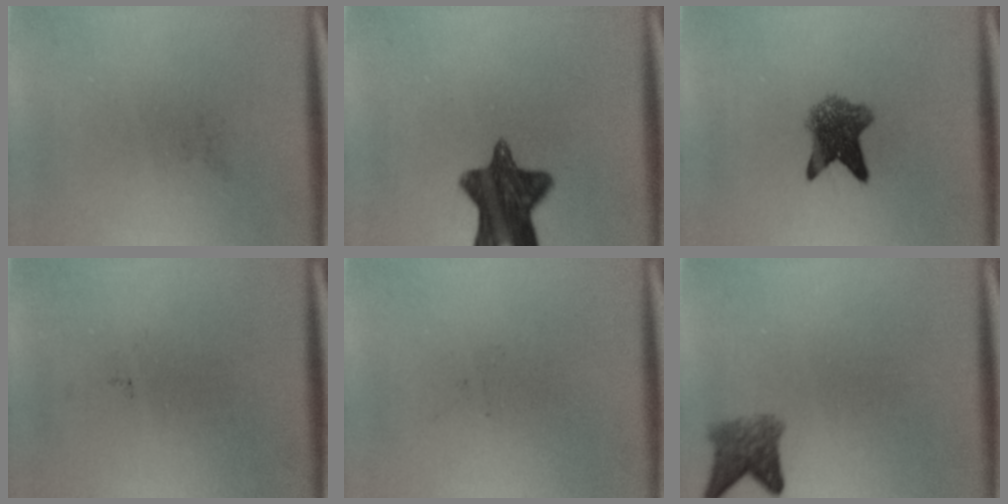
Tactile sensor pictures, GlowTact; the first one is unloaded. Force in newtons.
{"total": 11.6}
{"total": 5.7}
{"total": 0.0}
{"total": 0.0}
{"total": 3.3}